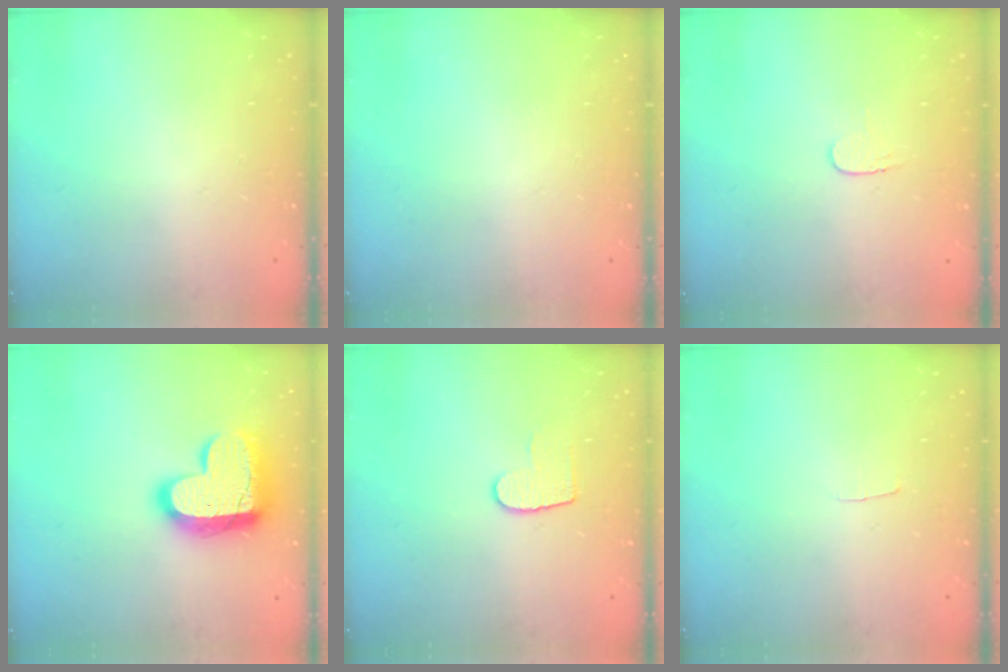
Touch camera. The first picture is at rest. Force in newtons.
{"total": 0.0}
{"total": 3.7, "press": 3.7, "slide": 0.4}
{"total": 18.0, "press": 17.9, "slide": 1.3}
{"total": 6.3, "press": 6.3, "slide": 0.4}
{"total": 2.0, "press": 2.0, "slide": 0.2}